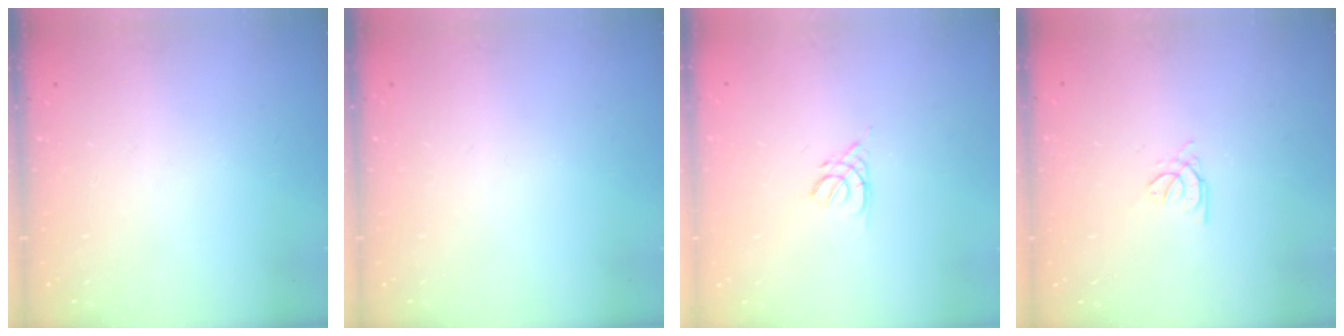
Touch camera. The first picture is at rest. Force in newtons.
{"total": 0.0}
{"total": 2.5, "press": 2.5, "slide": 0.6}
{"total": 1.4, "press": 1.3, "slide": 0.3}